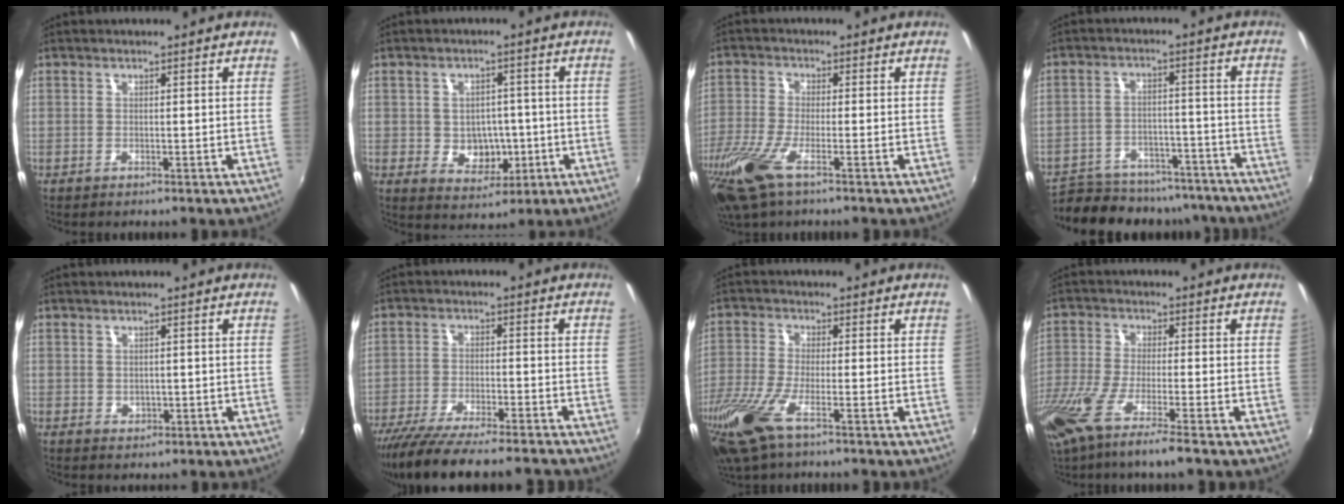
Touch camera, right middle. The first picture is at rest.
{"total": 6.8, "force": [-1.2, 5.7, 3.6], "torque": [-0.068, 0.002, -0.003]}
{"total": 12.1, "force": [-7.2, 3.2, 9.2], "torque": [-0.218, -0.045, -0.144]}
{"total": 20.0, "force": [-17.5, 7.3, 6.5], "torque": [-0.142, 0.014, -0.229]}
{"total": 1.2, "force": [0.0, 1.1, 0.5], "torque": [-0.004, 0.001, 0.002]}
{"total": 16.5, "force": [-14.3, 2.2, 7.8], "torque": [-0.153, -0.030, -0.226]}
{"total": 12.4, "force": [-7.4, 3.0, 9.5], "torque": [-0.220, -0.047, -0.148]}
{"total": 12.3, "force": [-8.1, 1.0, 9.2], "torque": [-0.207, -0.052, -0.156]}